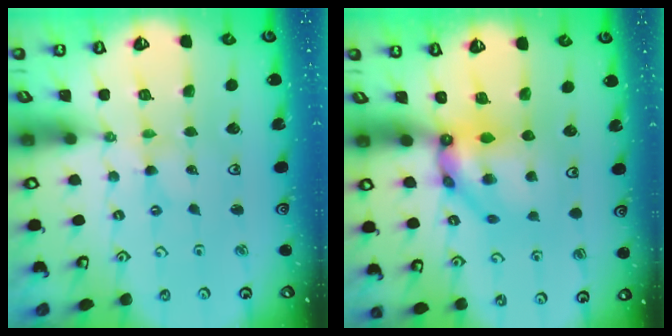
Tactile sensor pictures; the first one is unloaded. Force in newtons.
{"total": 10.3, "press": 10.2, "slide": 1.2}